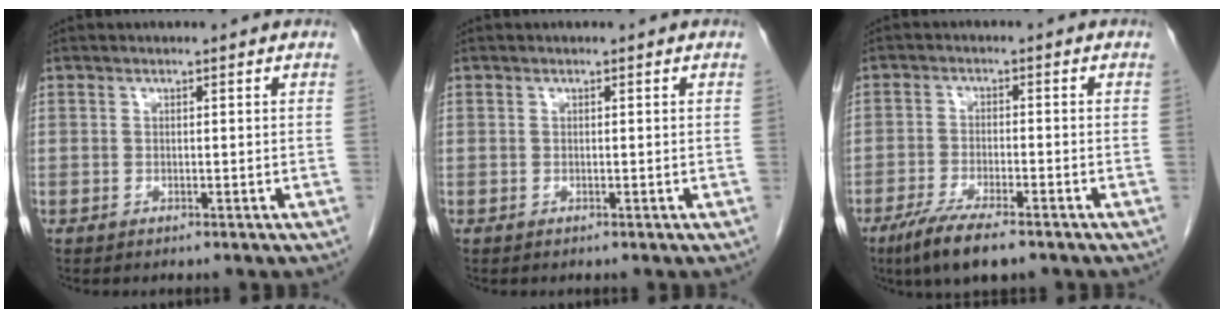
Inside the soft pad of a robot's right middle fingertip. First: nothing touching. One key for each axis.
{"total": 0.0}
{"total": 7.9, "fx": -5.5, "fy": 1.3, "fz": 5.5, "tx": -0.096, "ty": -0.016, "tz": -0.091}